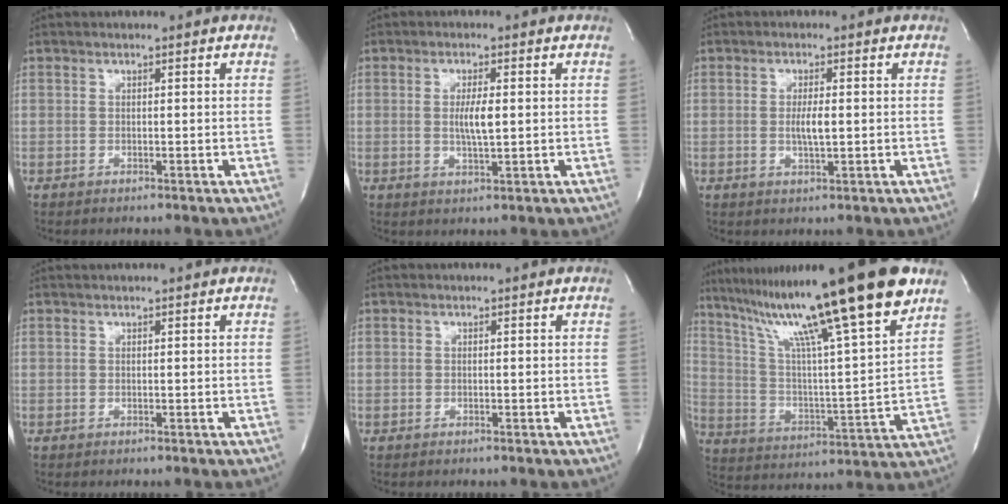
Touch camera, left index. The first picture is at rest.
{"total": 4.0, "force": [0.2, 0.6, 4.0], "torque": [-0.074, -0.003, 0.004]}
{"total": 3.2, "force": [-0.1, 0.5, 3.1], "torque": [-0.060, -0.003, 0.000]}
{"total": 0.8, "force": [0.7, -0.2, 0.3], "torque": [-0.004, 0.013, 0.018]}
{"total": 0.0}
{"total": 25.4, "force": [18.1, -0.2, 17.9], "torque": [-0.309, 0.009, 0.295]}